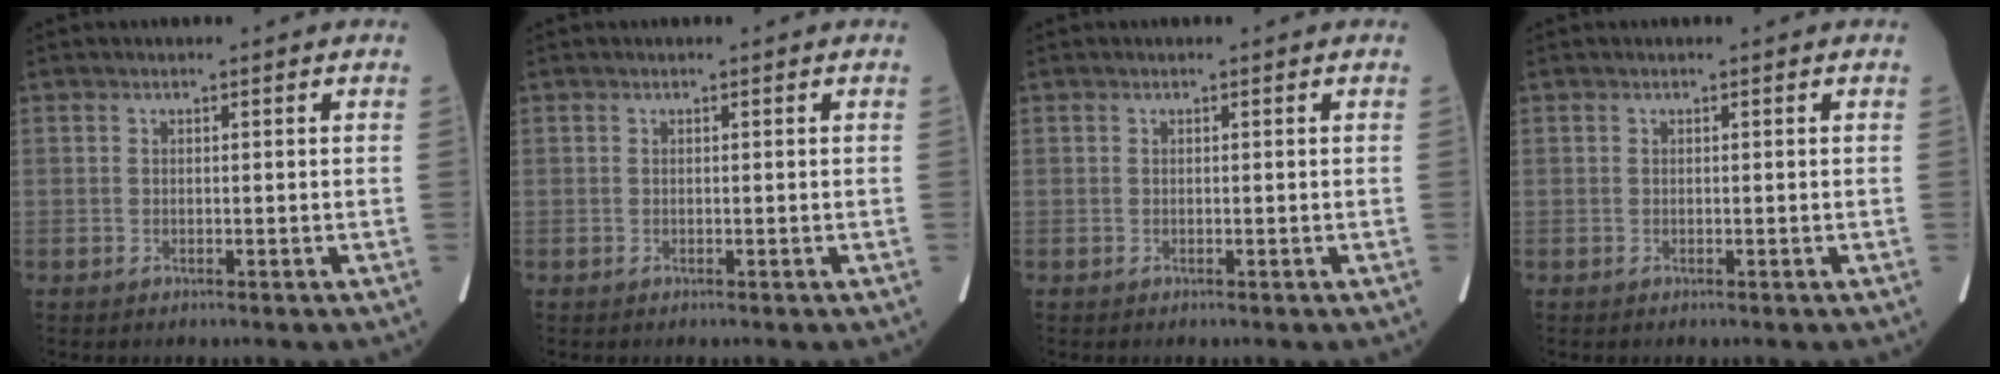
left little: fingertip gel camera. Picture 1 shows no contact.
{"total": 0.0}
{"total": 0.0}
{"total": 0.0}